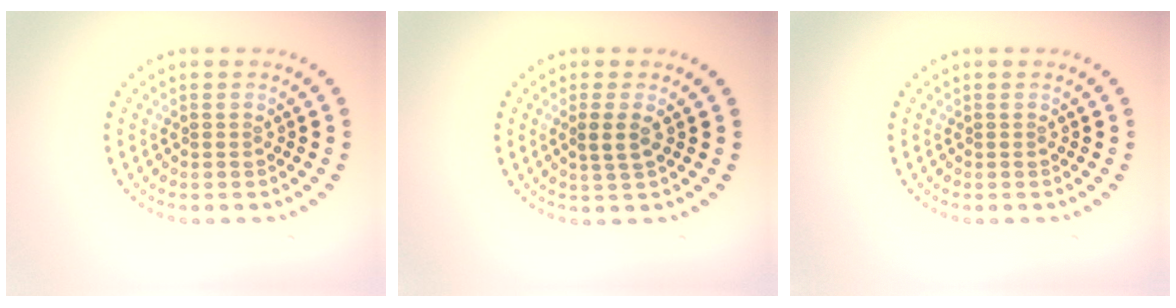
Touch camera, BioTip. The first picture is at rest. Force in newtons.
{"total": 1.7, "press": 1.5, "slide": 0.9}
{"total": 0.0}